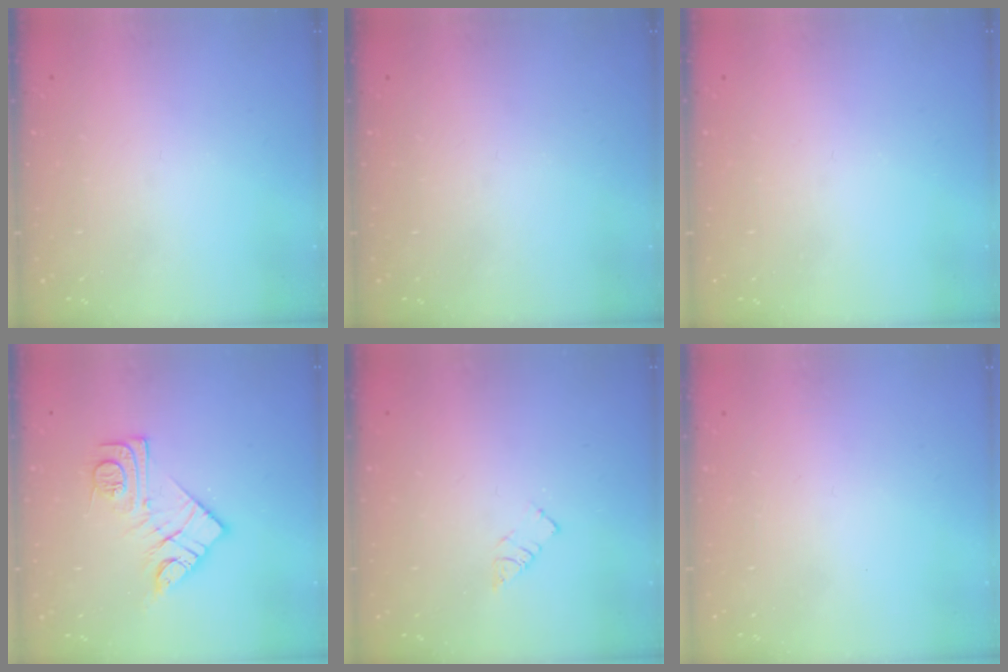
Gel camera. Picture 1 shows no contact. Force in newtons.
{"total": 0.0}
{"total": 0.0}
{"total": 12.6, "press": 12.6, "slide": 0.8}
{"total": 3.7, "press": 3.7, "slide": 0.2}
{"total": 1.8, "press": 1.8, "slide": 0.2}